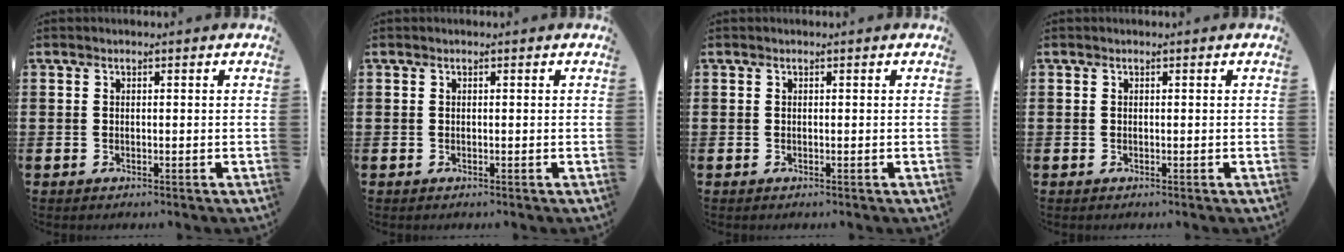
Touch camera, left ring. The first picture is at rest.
{"total": 0.0}
{"total": 0.0}
{"total": 0.0}